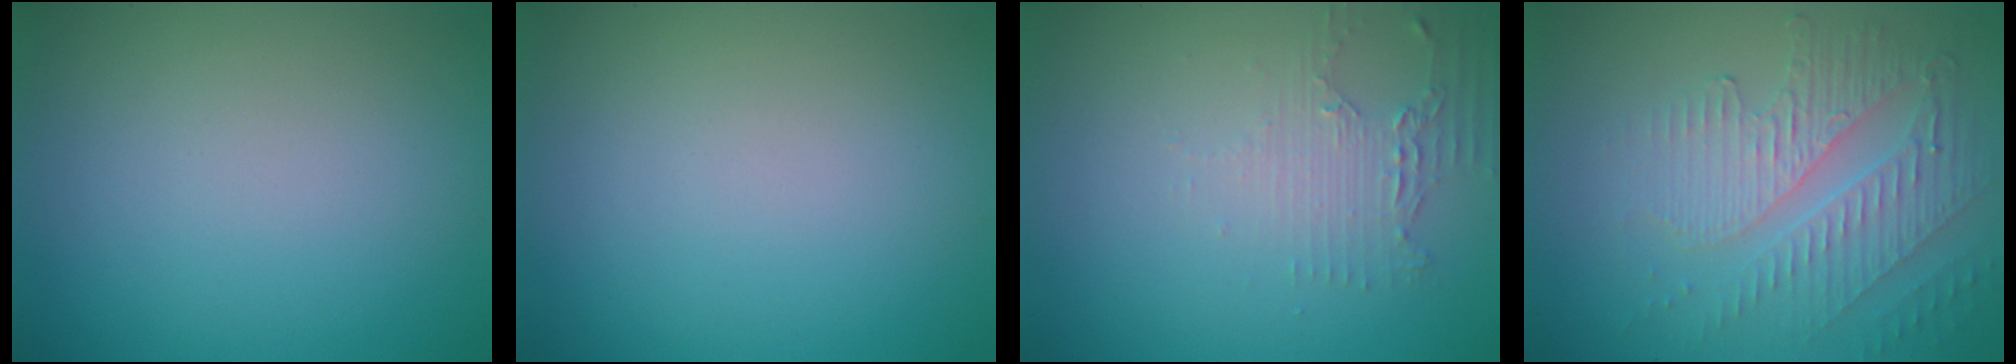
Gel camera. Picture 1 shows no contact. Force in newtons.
{"total": 0.0}
{"total": 2.1, "press": 1.6, "slide": 1.4}
{"total": 5.0, "press": 3.4, "slide": 3.6}